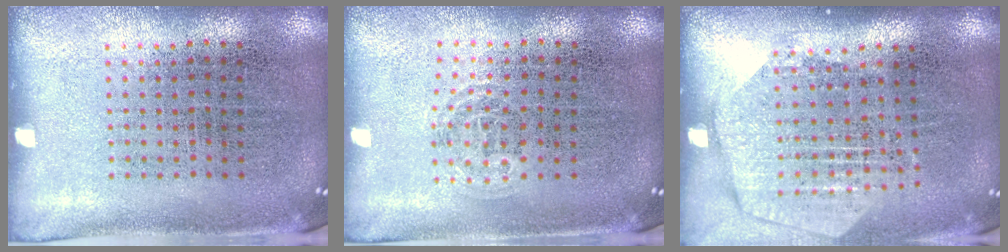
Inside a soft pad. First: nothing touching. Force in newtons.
{"total": 0.8, "press": 0.6, "slide": 0.6}
{"total": 1.9, "press": 1.7, "slide": 0.9}